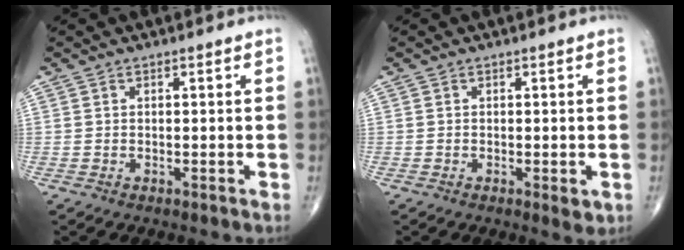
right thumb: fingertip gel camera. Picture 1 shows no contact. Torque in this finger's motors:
{"motor_torque": [0.08, 0.29, -0.02, -0.15, 0.03]}